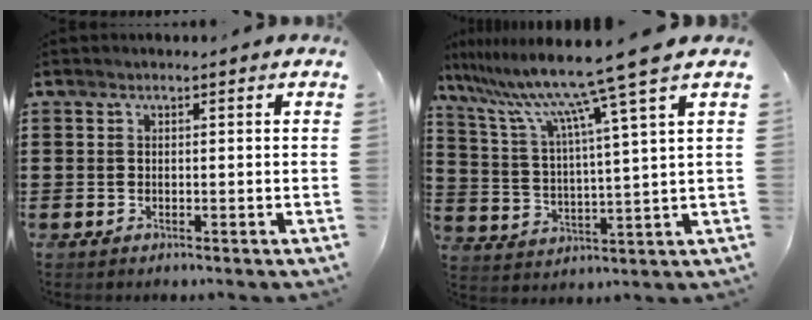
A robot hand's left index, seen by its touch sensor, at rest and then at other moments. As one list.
[{"total": 10.9, "force": [8.4, -1.4, 6.8], "torque": [-0.165, -0.045, 0.131]}]